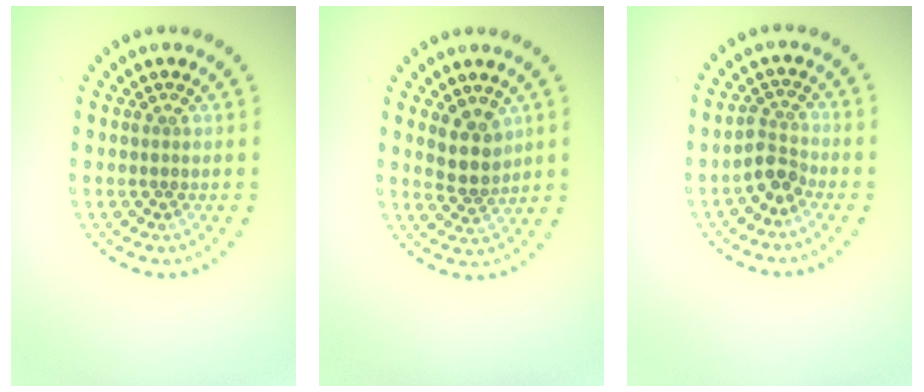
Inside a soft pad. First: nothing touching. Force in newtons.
{"total": 2.9, "press": 2.6, "slide": 1.4}
{"total": 2.3, "press": 1.8, "slide": 1.5}